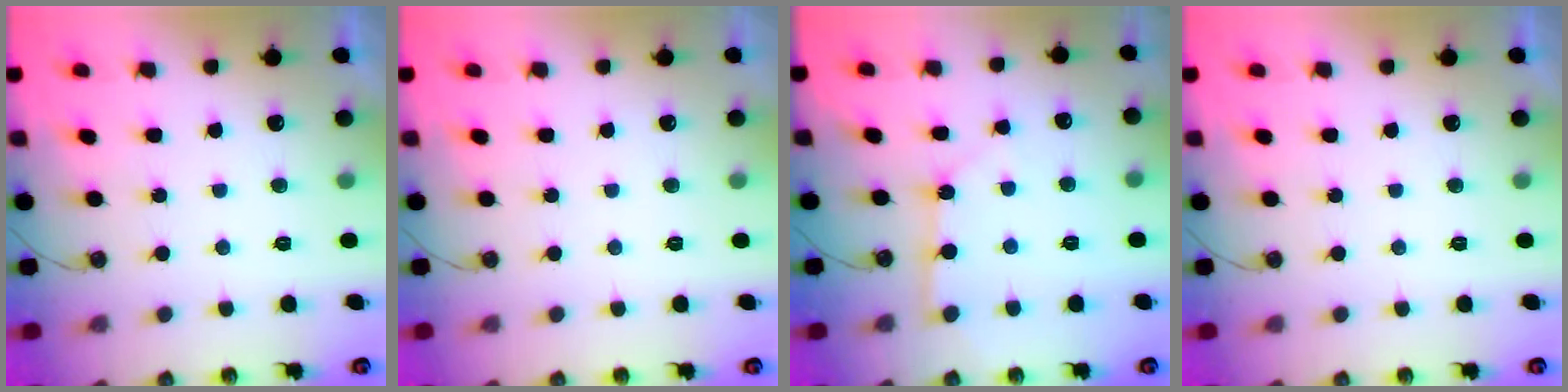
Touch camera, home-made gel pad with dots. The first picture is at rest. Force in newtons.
{"total": 0.0}
{"total": 2.3, "press": 2.3, "slide": 0.2}
{"total": 0.0}